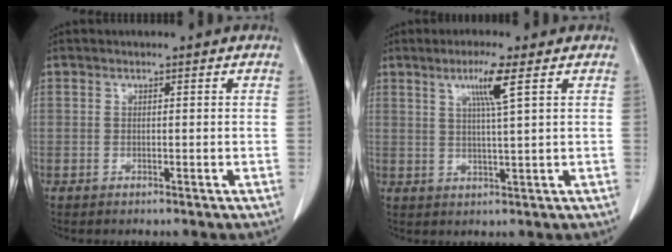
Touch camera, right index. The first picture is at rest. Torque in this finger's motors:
{"motor_torque": [0.49, 0.46, 0.13, 0.06]}